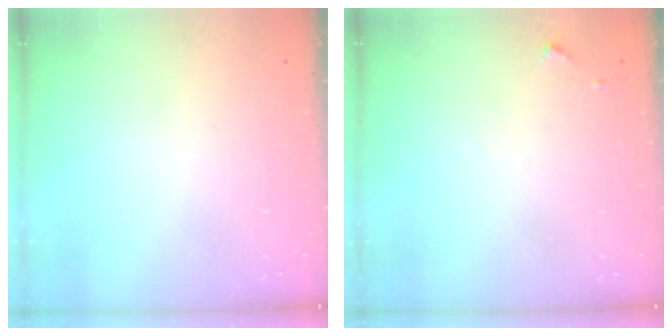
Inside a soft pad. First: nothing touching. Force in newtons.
{"total": 5.1, "press": 5.1, "slide": 0.6}